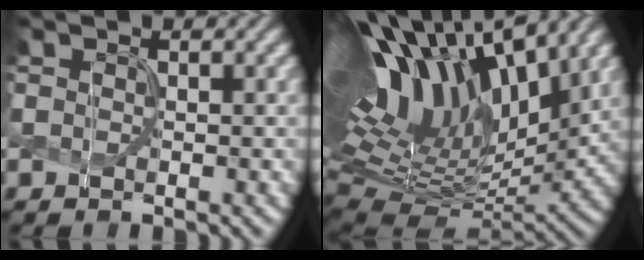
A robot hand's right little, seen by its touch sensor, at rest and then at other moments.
{"total": 15.8, "force": [6.4, 7.7, 12.3], "torque": [-0.264, 0.033, 0.115]}